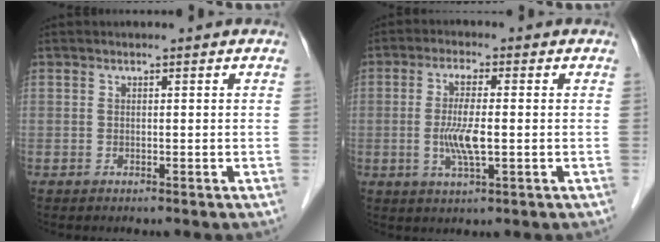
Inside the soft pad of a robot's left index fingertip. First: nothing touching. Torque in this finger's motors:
{"motor_torque": [0.85, 0.73, 0.35, 0.15]}